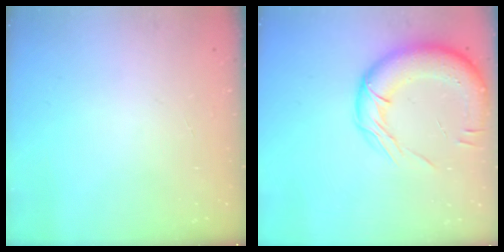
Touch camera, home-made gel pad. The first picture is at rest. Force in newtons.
{"total": 16.5, "press": 16.1, "slide": 3.4}